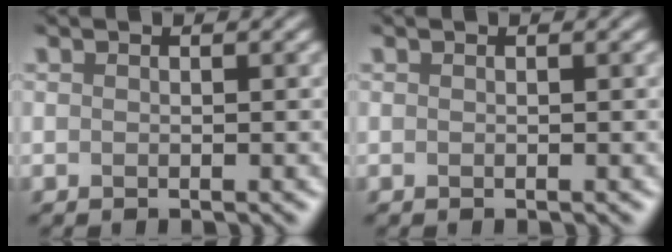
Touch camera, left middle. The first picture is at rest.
{"total": 0.0}